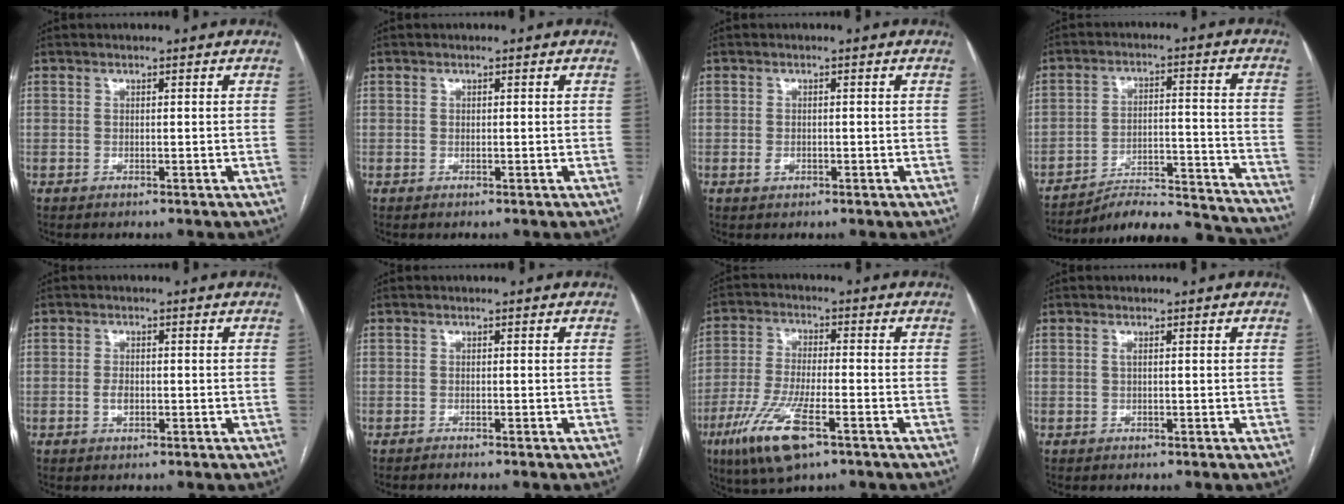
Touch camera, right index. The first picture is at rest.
{"total": 0.0}
{"total": 1.3, "force": [-0.4, 1.0, 0.8], "torque": [-0.013, 0.001, -0.002]}
{"total": 24.1, "force": [-23.1, 1.9, 6.5], "torque": [-0.062, 0.002, -0.314]}
{"total": 1.9, "force": [-0.4, 1.0, 1.5], "torque": [-0.028, 0.002, -0.006]}
{"total": 2.6, "force": [-2.3, 0.0, 1.2], "torque": [-0.014, 0.000, -0.028]}
{"total": 11.7, "force": [-6.1, 2.5, 9.6], "torque": [-0.201, -0.025, -0.107]}
{"total": 0.5, "force": [0.1, 0.0, 0.5], "torque": [-0.014, 0.000, 0.002]}